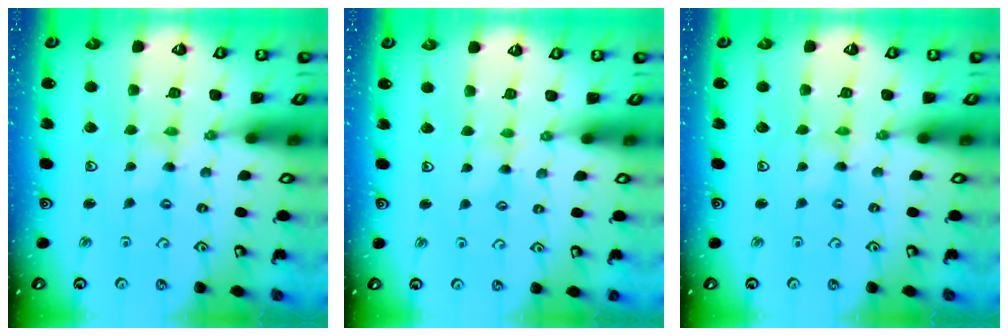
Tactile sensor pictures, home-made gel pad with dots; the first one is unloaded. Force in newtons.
{"total": 2.0, "press": 2.0, "slide": 0.3}
{"total": 0.0}